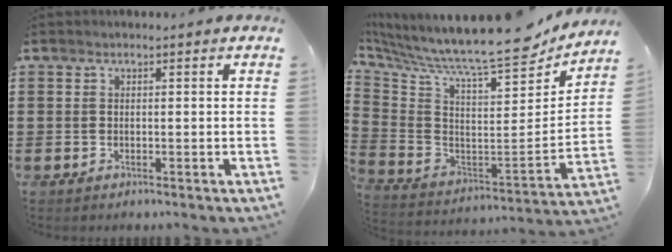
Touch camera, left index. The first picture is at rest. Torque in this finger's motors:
{"motor_torque": [0.52, 0.16, 1.05, 0.21]}